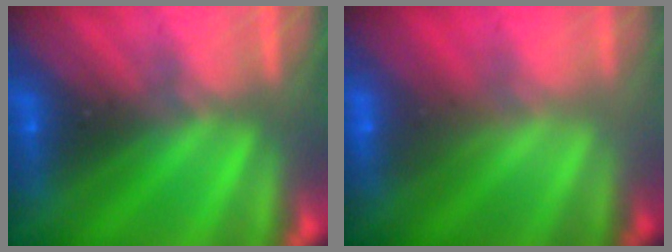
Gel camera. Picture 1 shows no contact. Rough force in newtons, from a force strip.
{"total": 2.2}